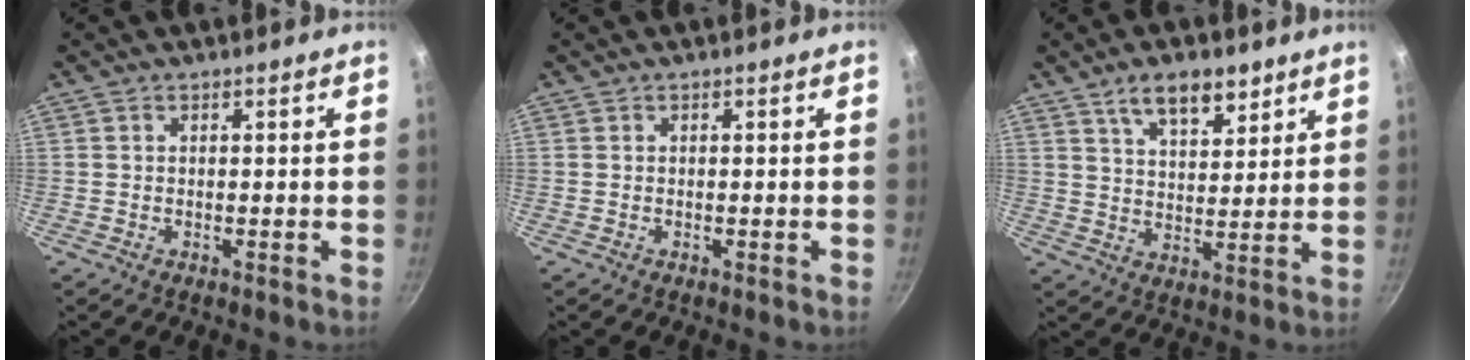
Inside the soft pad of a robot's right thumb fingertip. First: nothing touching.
{"total": 0.0}
{"total": 9.2, "force": [6.0, 4.0, 5.6], "torque": [-0.071, -0.032, 0.105]}